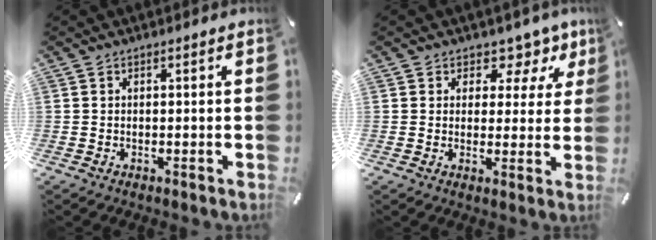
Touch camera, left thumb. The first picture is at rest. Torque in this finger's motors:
{"motor_torque": [0.32, -0.28, 0.00, 0.21, -0.02]}